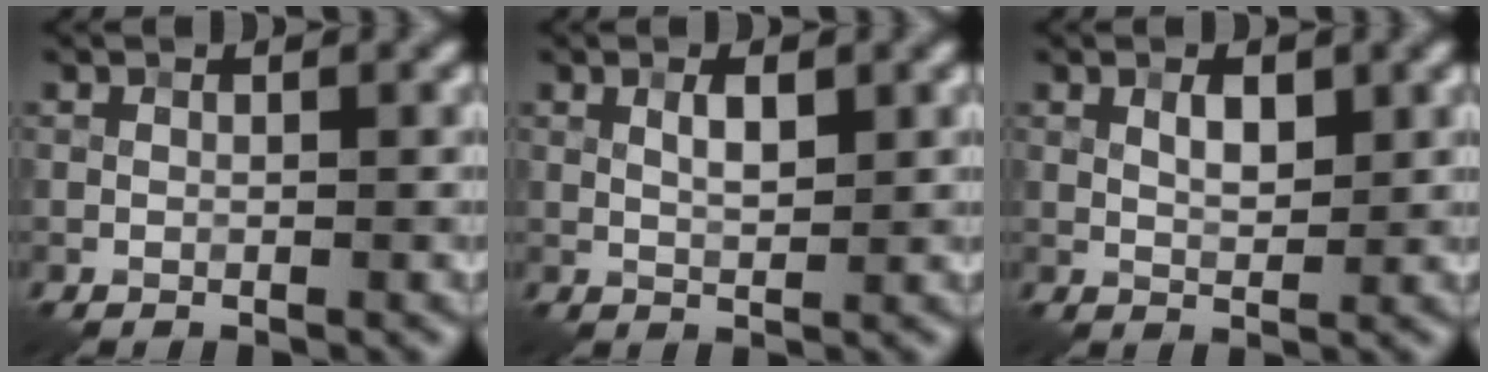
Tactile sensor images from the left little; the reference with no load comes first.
{"total": 1.8, "force": [0.7, 0.6, 1.6], "torque": [-0.031, -0.001, 0.014]}
{"total": 2.0, "force": [0.8, 0.9, 1.6], "torque": [-0.028, -0.001, 0.014]}